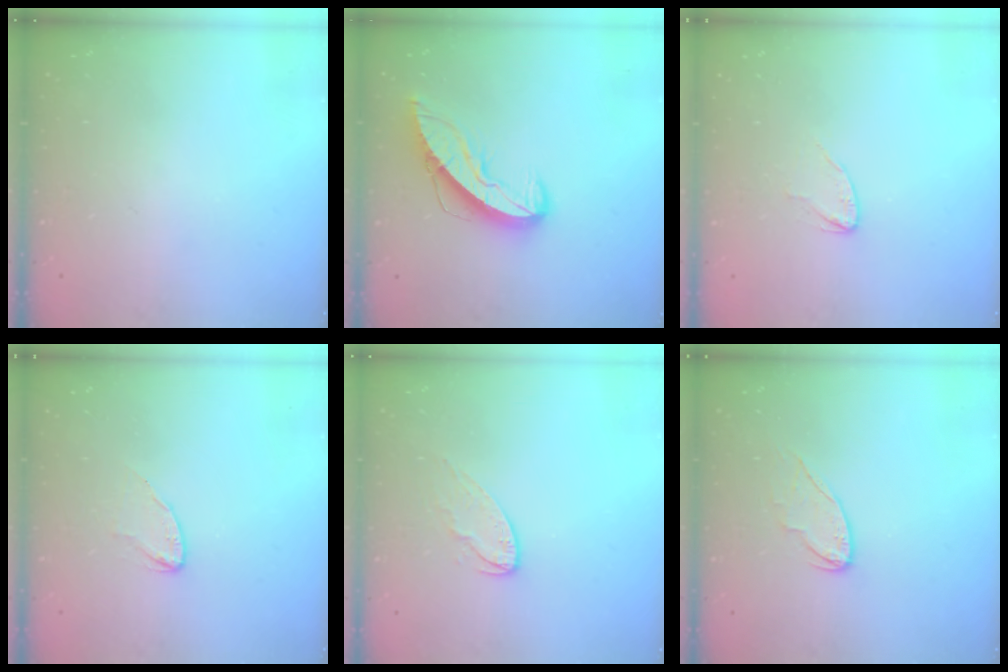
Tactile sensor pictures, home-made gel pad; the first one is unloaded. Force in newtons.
{"total": 9.3, "press": 9.3, "slide": 0.9}
{"total": 2.9, "press": 2.9, "slide": 0.2}
{"total": 3.8, "press": 3.8, "slide": 0.4}
{"total": 6.5, "press": 6.5, "slide": 0.2}
{"total": 7.2, "press": 7.2, "slide": 0.4}